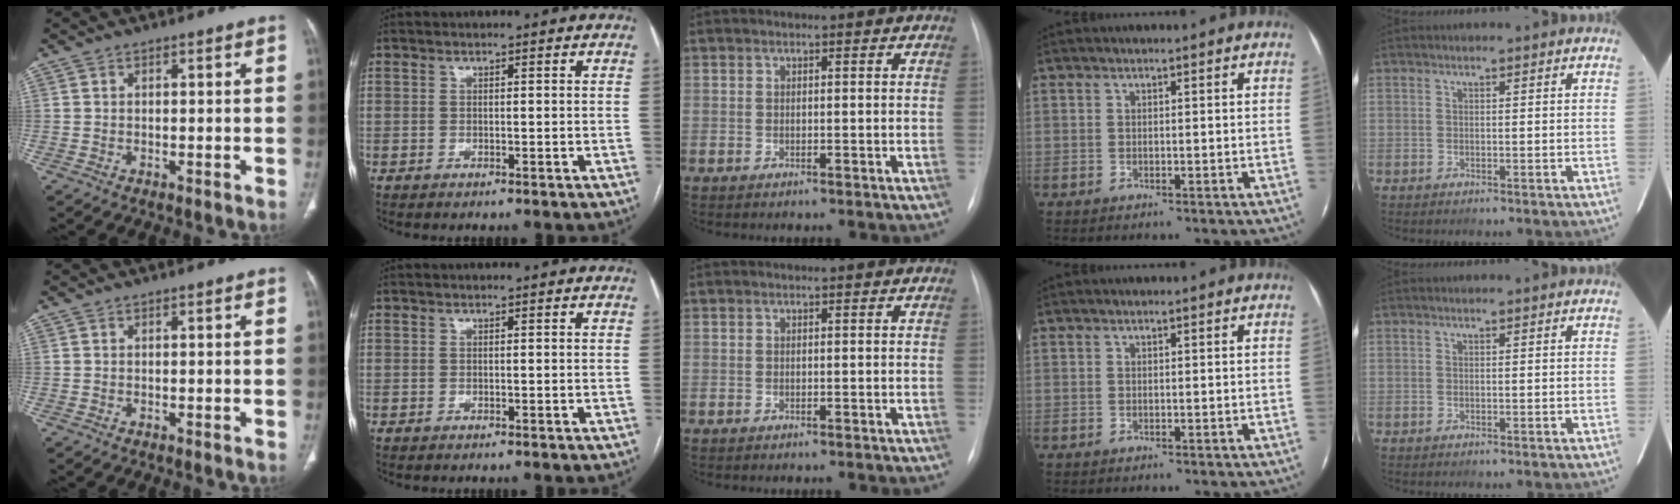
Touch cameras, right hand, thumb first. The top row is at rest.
{}